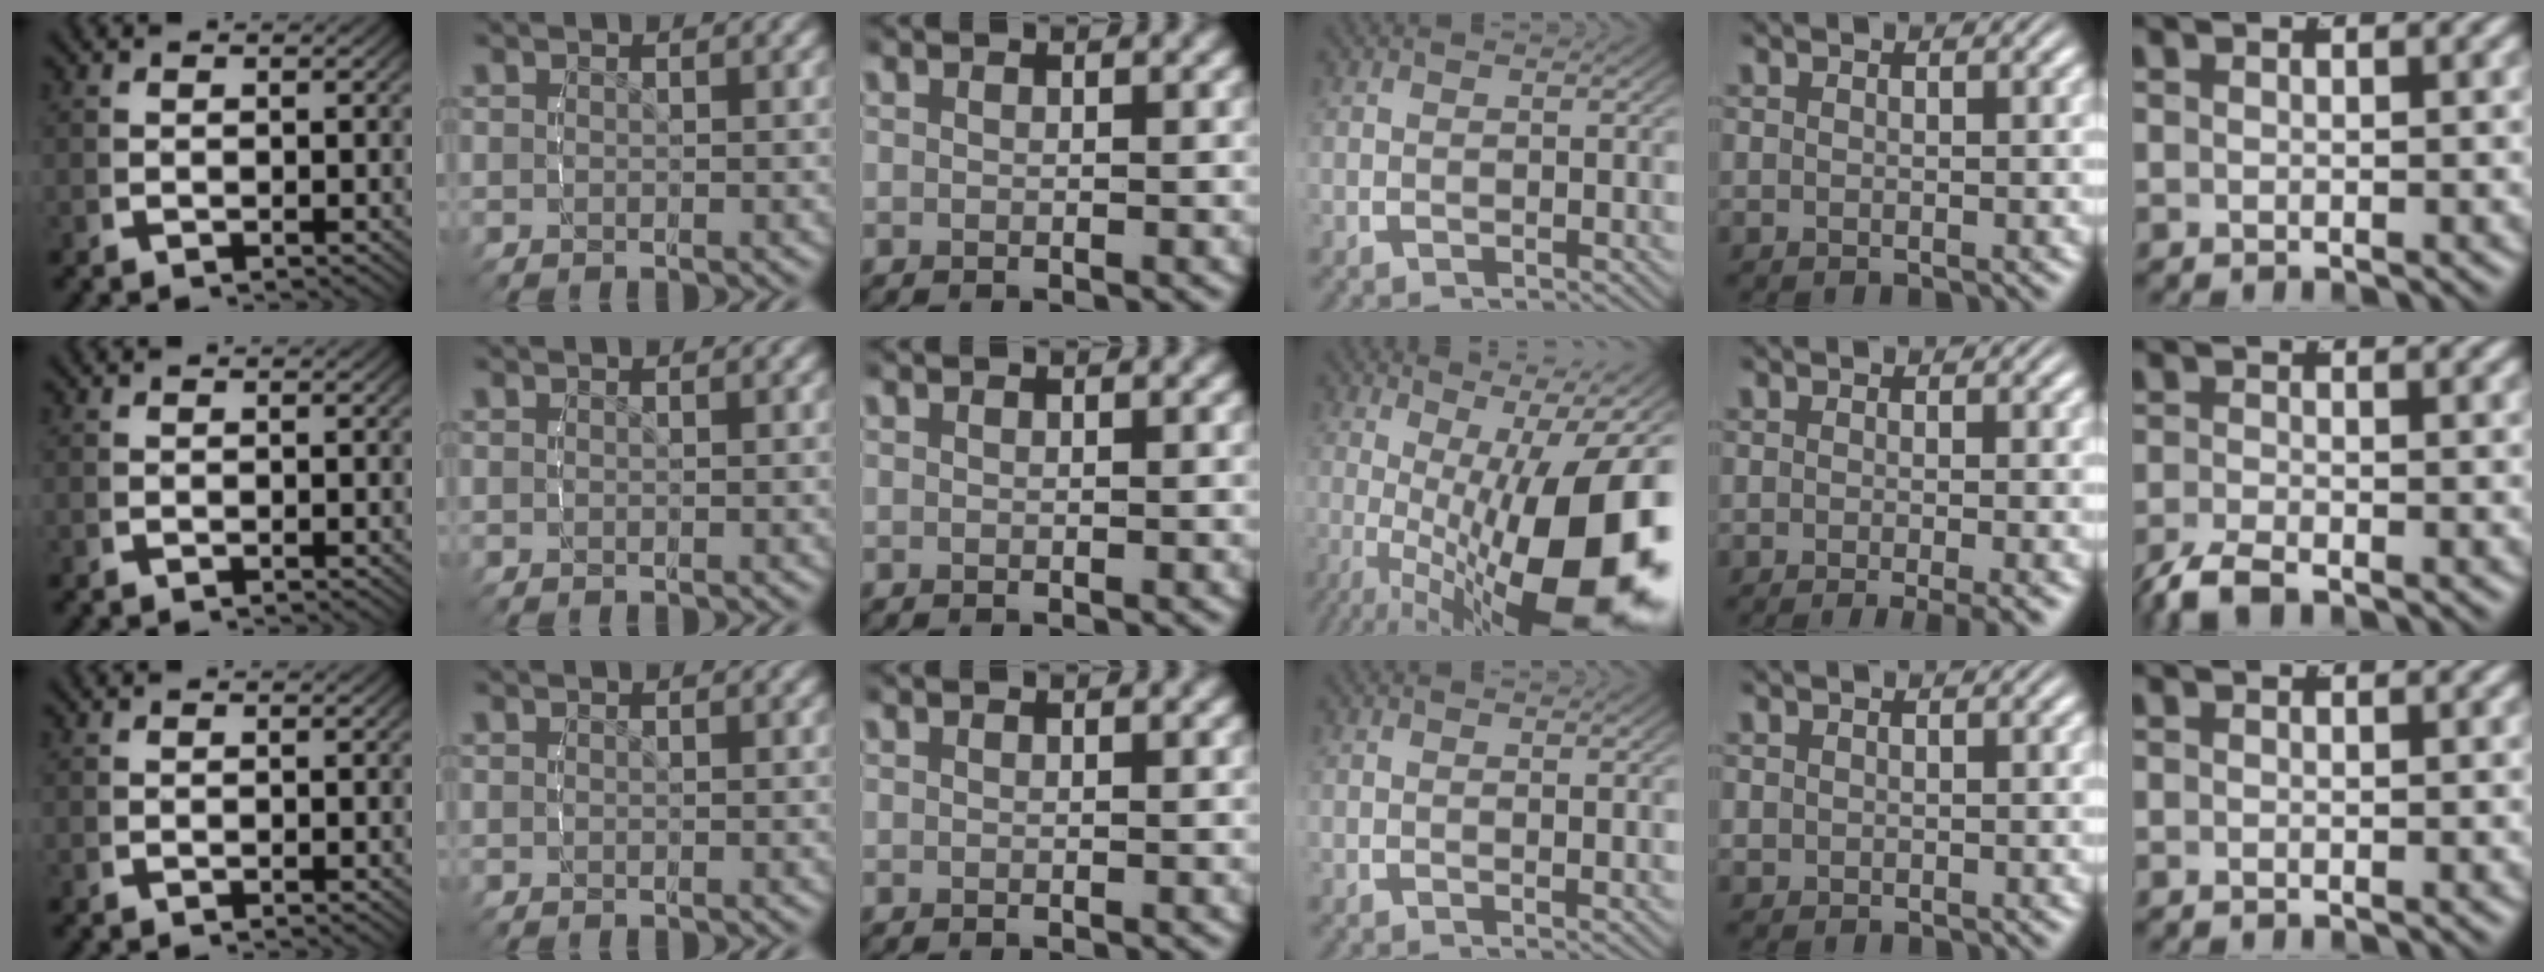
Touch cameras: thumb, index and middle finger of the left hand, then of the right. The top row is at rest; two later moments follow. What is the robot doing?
{"motion": "lift_and_place", "object": "glue stick"}